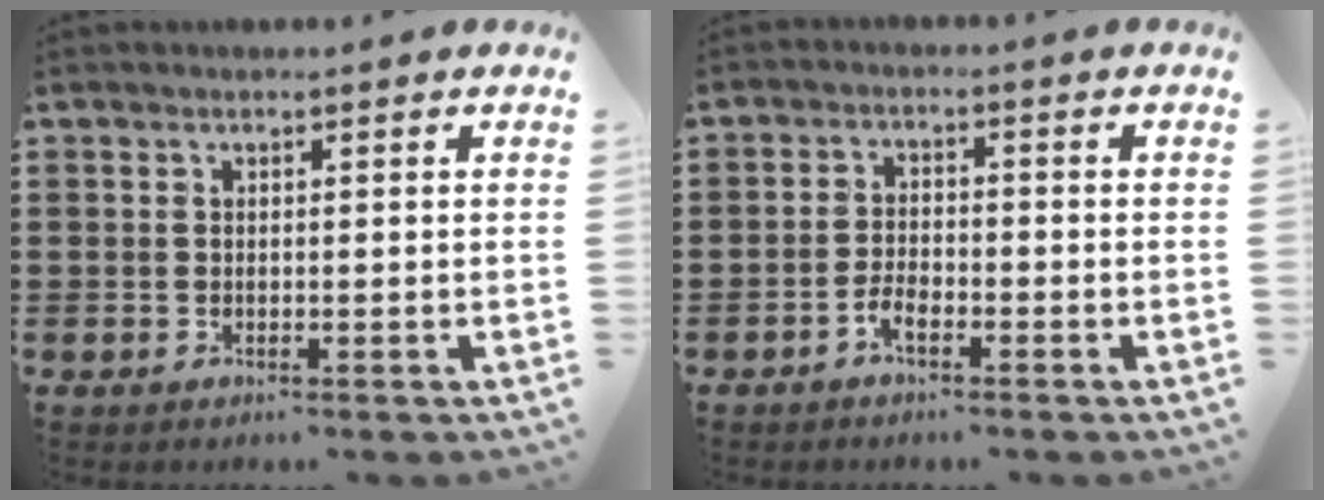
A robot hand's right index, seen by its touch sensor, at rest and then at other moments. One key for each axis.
{"total": 2.8, "fx": -1.9, "fy": 1.2, "fz": 1.8, "tx": -0.040, "ty": 0.003, "tz": -0.039}